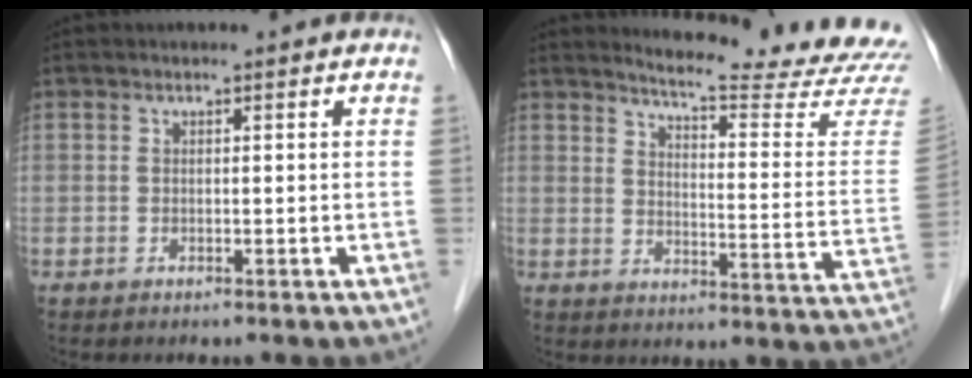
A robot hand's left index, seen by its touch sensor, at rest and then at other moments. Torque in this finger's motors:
{"motor_torque": [0.27, -0.55, 0.10, 0.02]}